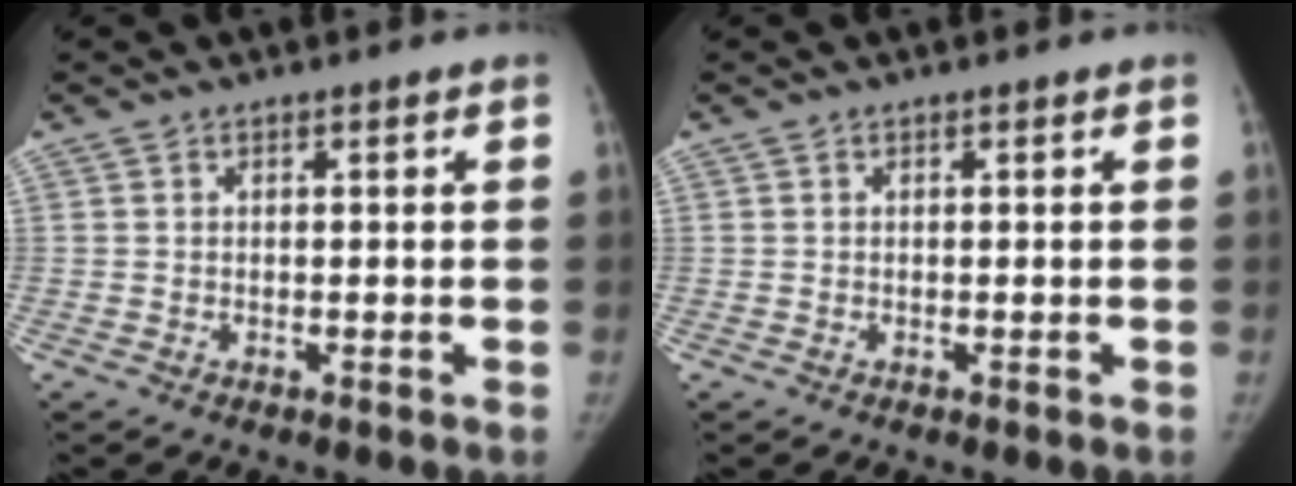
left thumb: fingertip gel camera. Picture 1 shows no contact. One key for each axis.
{"total": 0.0}